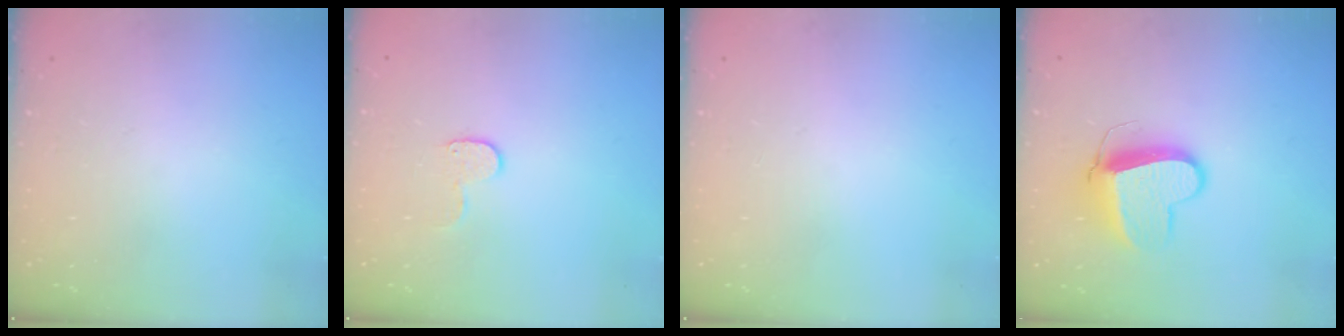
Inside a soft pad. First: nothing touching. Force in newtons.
{"total": 5.5, "press": 5.5, "slide": 0.5}
{"total": 0.0}
{"total": 10.9, "press": 10.8, "slide": 1.3}